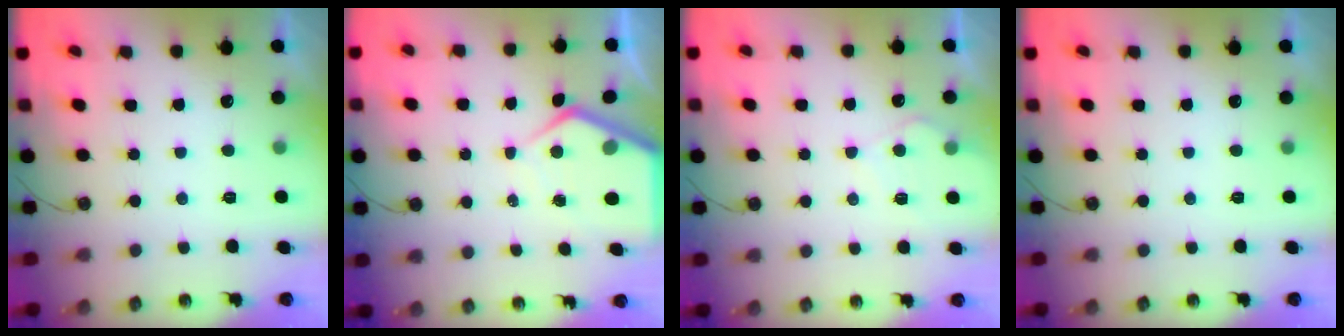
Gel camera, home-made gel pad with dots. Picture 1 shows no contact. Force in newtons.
{"total": 6.9, "press": 6.8, "slide": 0.6}
{"total": 6.9, "press": 6.9, "slide": 0.7}
{"total": 0.0}